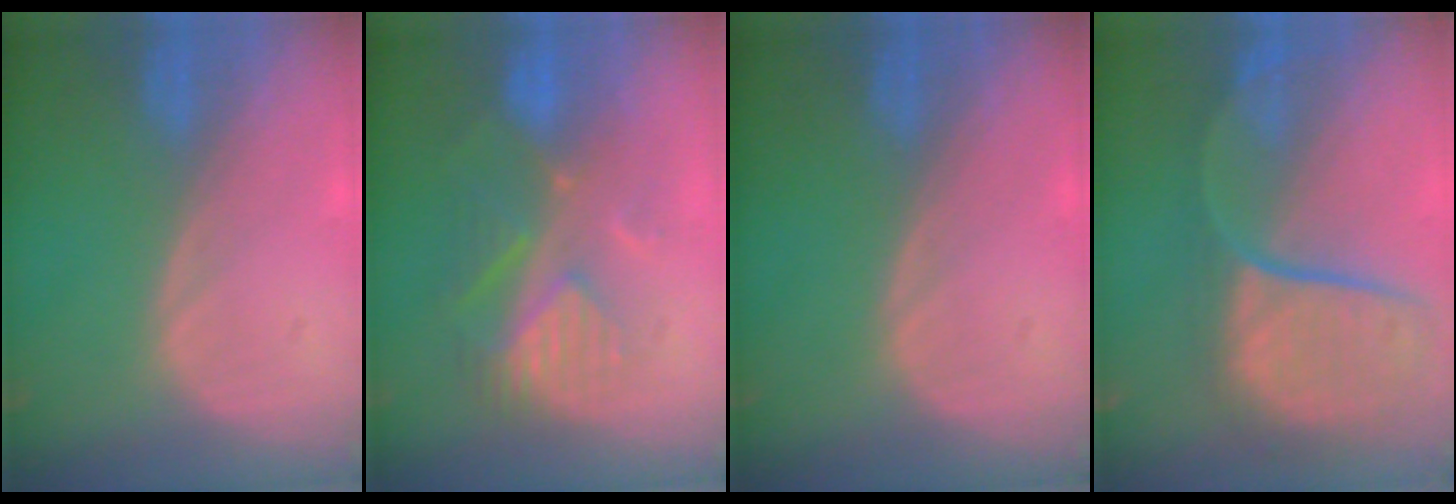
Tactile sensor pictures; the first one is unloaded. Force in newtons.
{"total": 8.6, "press": 8.1, "slide": 3.1}
{"total": 0.0}
{"total": 11.7, "press": 9.8, "slide": 6.4}